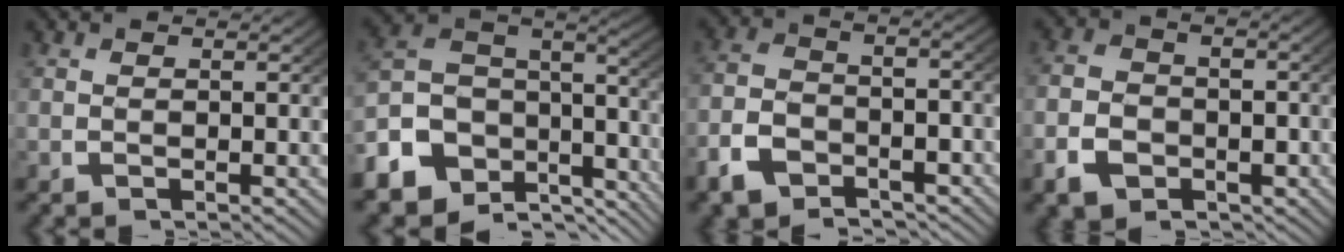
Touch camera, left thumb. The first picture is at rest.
{"total": 12.8, "force": [-2.7, 8.6, 9.2], "torque": [-0.191, -0.023, -0.037]}
{"total": 5.8, "force": [-3.8, 3.3, 2.8], "torque": [-0.063, -0.016, -0.062]}
{"total": 5.3, "force": [-2.4, 3.9, 2.6], "torque": [-0.045, -0.018, -0.036]}